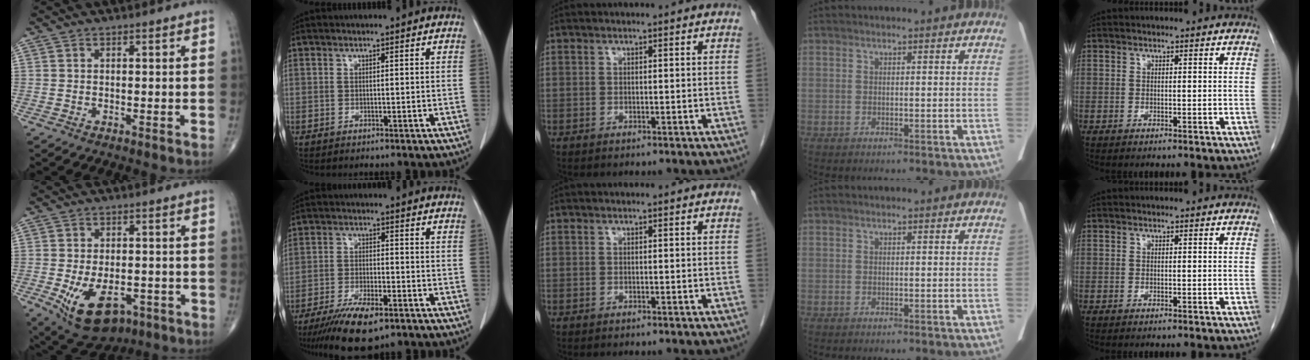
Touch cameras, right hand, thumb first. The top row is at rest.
{"thumb": {"total": 12.8, "force": [-5.4, 7.3, 9.0], "torque": [-0.141, 0.007, -0.069]}, "index": {"total": 9.8, "force": [-6.8, 2.7, 6.5], "torque": [-0.112, -0.017, -0.112]}}